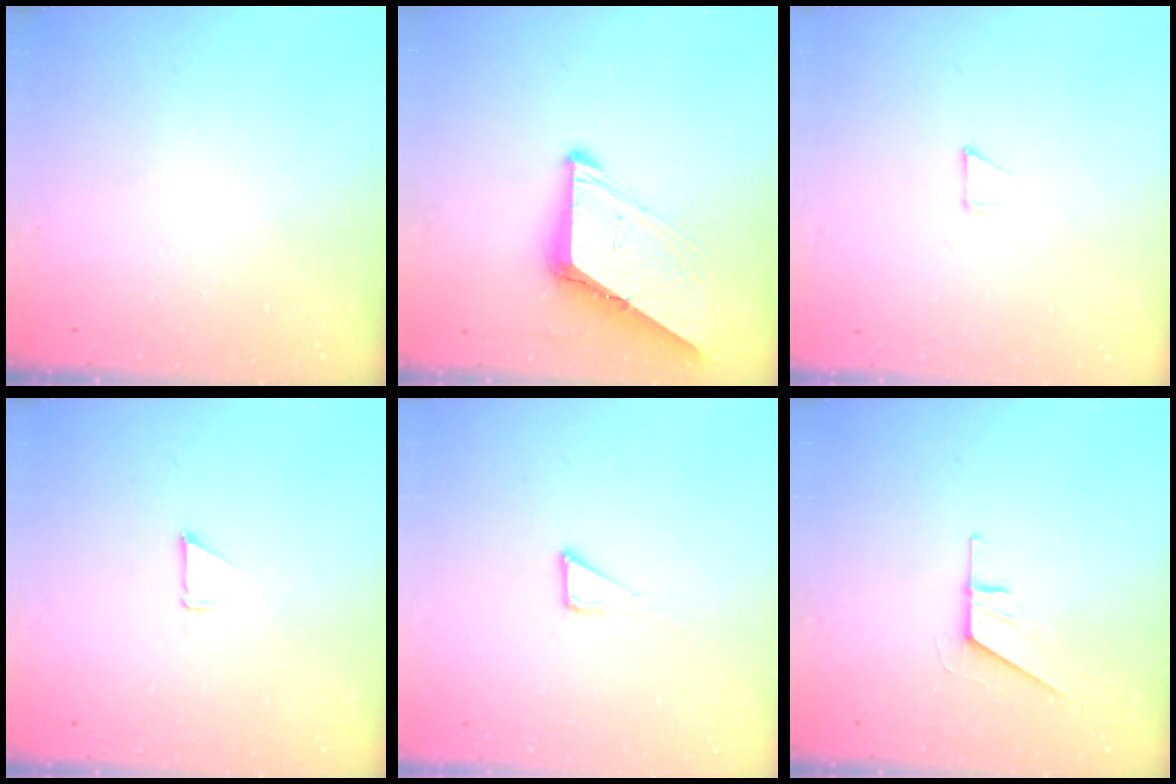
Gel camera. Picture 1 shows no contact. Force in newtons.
{"total": 8.6, "press": 8.6, "slide": 0.9}
{"total": 2.8, "press": 2.8, "slide": 0.2}
{"total": 1.9, "press": 1.9, "slide": 0.0}
{"total": 3.5, "press": 3.5, "slide": 0.2}
{"total": 5.9, "press": 5.9, "slide": 0.6}